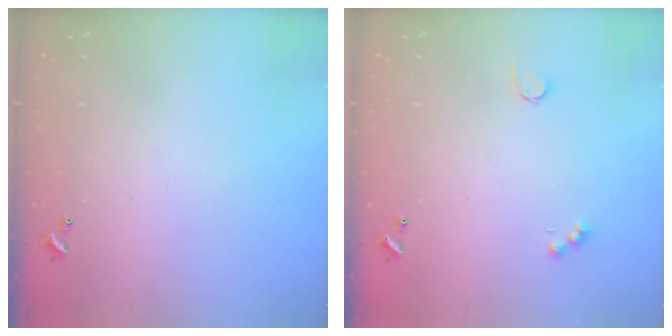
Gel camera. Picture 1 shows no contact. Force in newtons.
{"total": 2.6, "press": 2.5, "slide": 0.5}